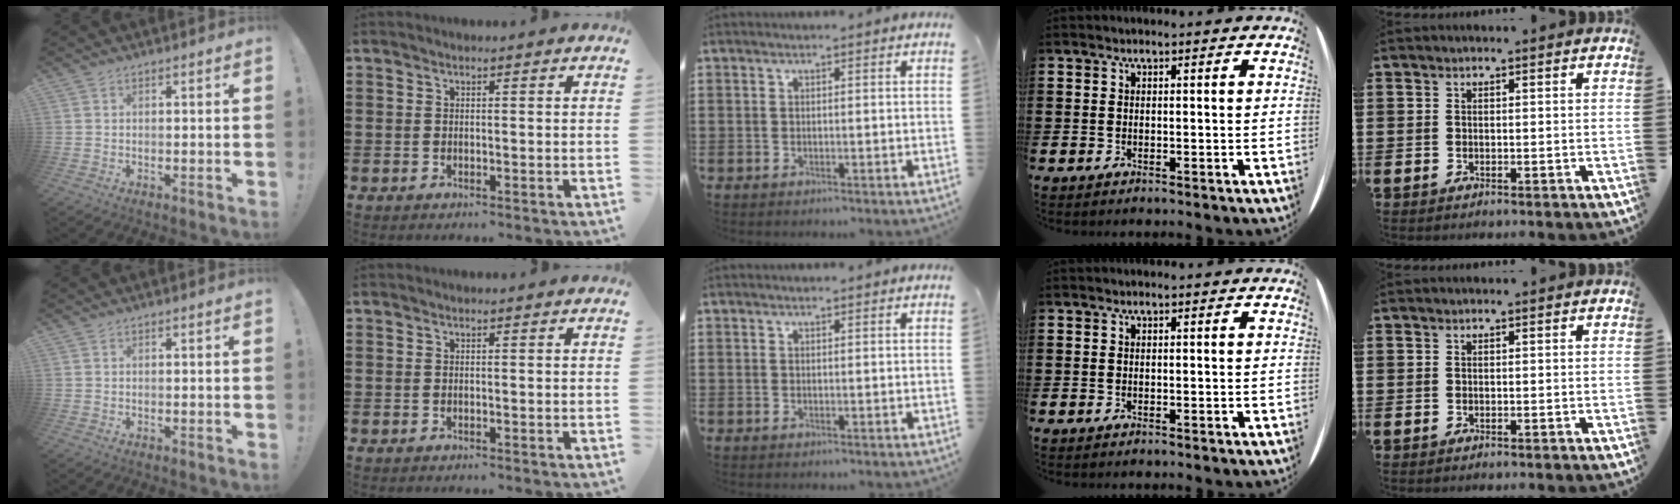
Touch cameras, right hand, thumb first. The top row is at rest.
{}